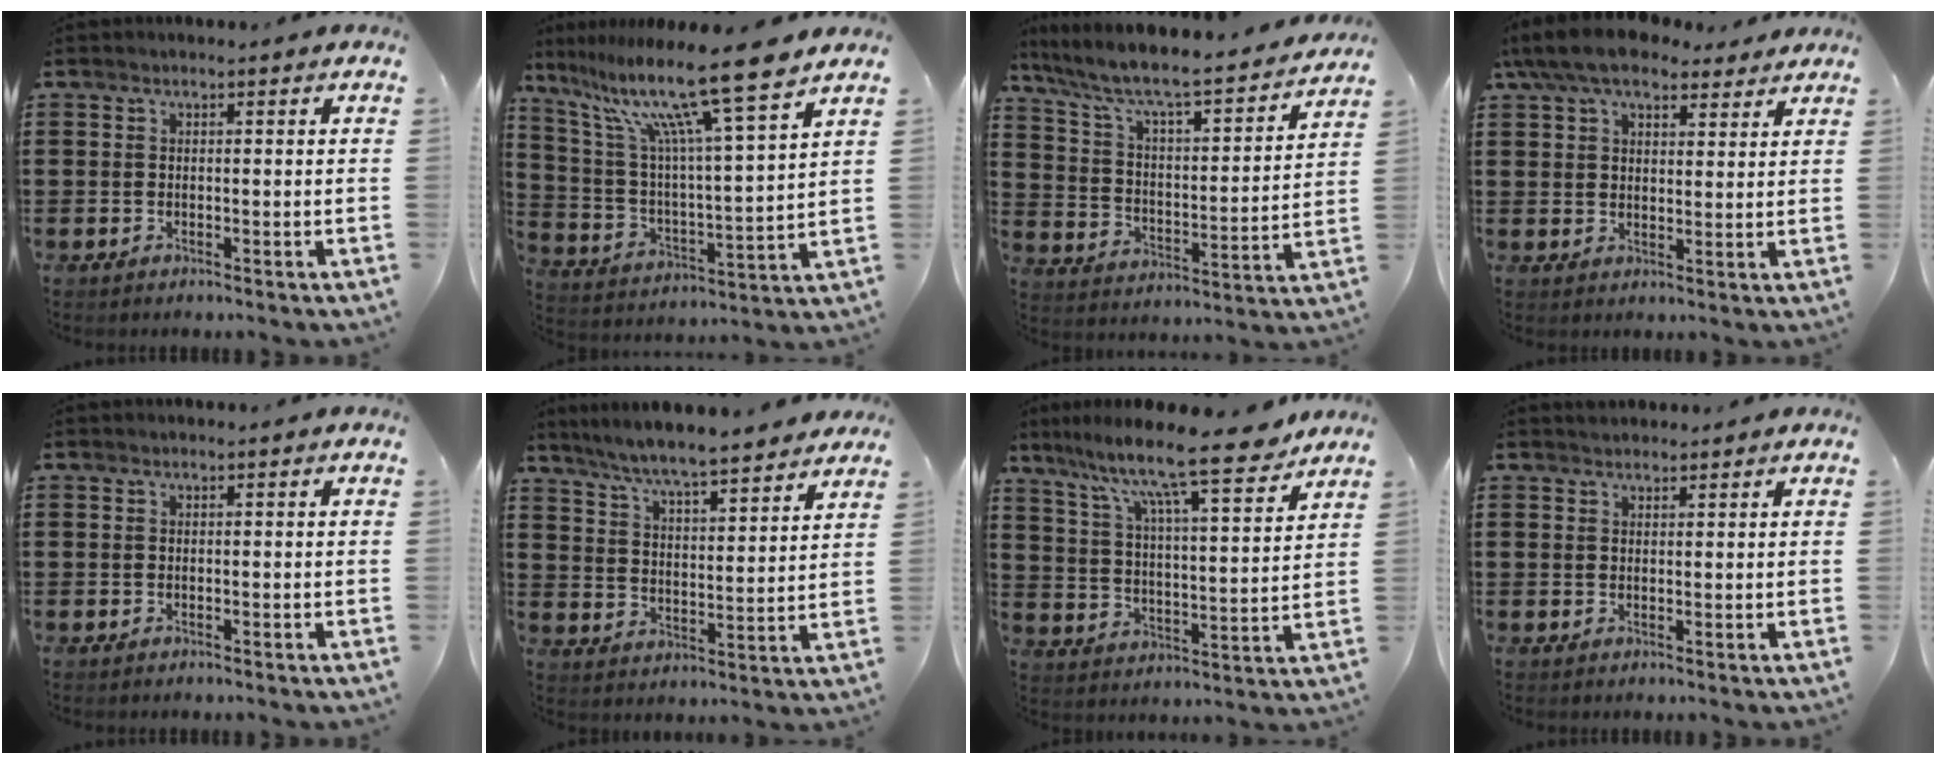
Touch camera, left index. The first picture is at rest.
{"total": 14.7, "force": [11.2, 0.4, 9.5], "torque": [-0.213, -0.066, 0.181]}
{"total": 6.2, "force": [5.1, 0.8, 3.4], "torque": [-0.092, -0.047, 0.076]}
{"total": 8.3, "force": [6.6, 3.1, 4.0], "torque": [-0.100, -0.004, 0.126]}
{"total": 0.0}
{"total": 6.4, "force": [6.1, -0.1, 2.1], "torque": [-0.068, -0.040, 0.103]}
{"total": 11.6, "force": [9.5, 0.8, 6.6], "torque": [-0.145, -0.064, 0.153]}
{"total": 1.4, "force": [1.3, 0.4, 0.0], "torque": [-0.003, 0.001, 0.026]}